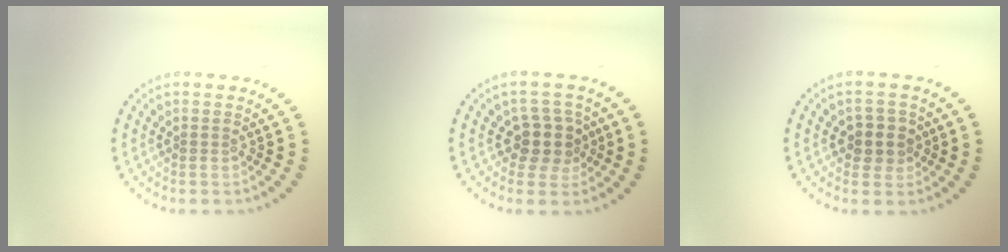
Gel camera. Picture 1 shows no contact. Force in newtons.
{"total": 3.1, "press": 2.7, "slide": 1.6}
{"total": 2.7, "press": 2.5, "slide": 1.0}